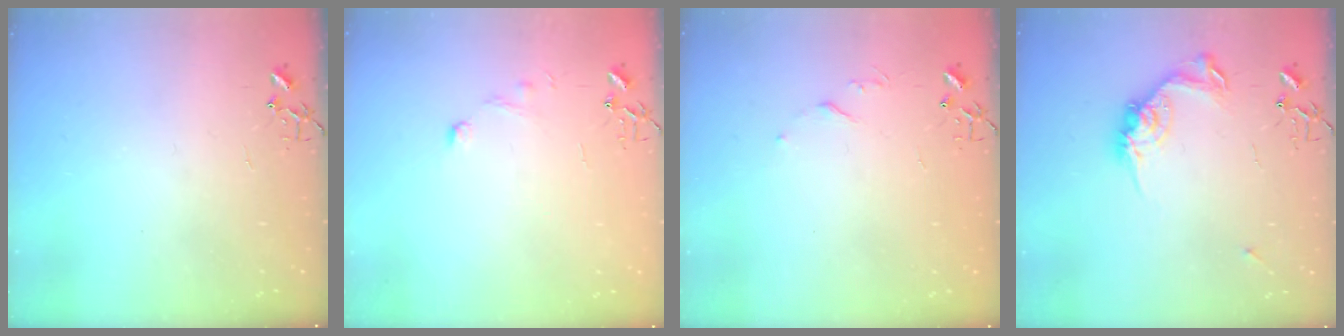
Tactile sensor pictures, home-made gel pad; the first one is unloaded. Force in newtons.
{"total": 6.1, "press": 6.0, "slide": 0.6}
{"total": 3.8, "press": 3.7, "slide": 0.6}
{"total": 13.3, "press": 13.3, "slide": 0.1}